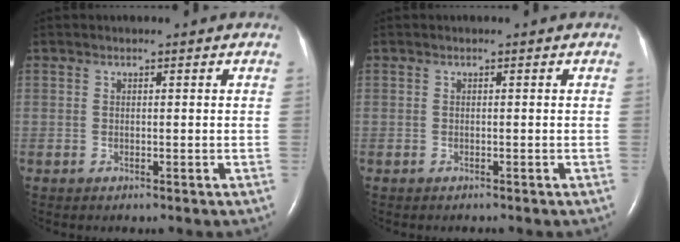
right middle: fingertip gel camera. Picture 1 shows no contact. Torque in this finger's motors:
{"motor_torque": [-0.20, 0.05, -0.03, -0.01]}